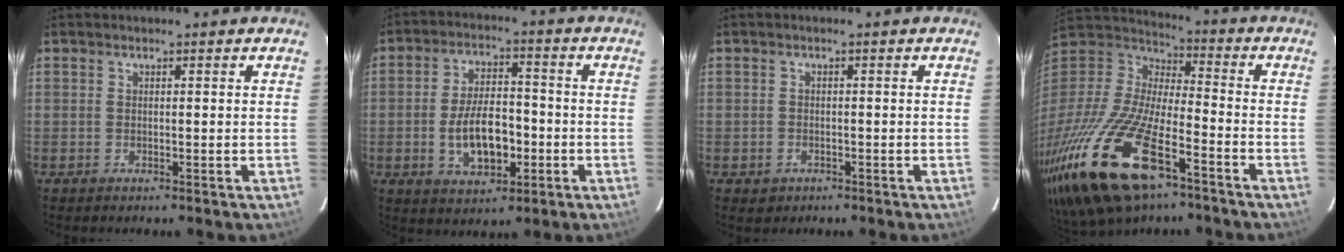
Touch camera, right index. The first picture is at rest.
{"total": 10.5, "force": [-2.7, 5.4, 8.6], "torque": [-0.169, 0.007, -0.035]}
{"total": 2.3, "force": [-1.1, 1.9, 0.6], "torque": [-0.016, 0.001, -0.011]}
{"total": 32.6, "force": [-19.0, 12.4, 23.4], "torque": [-0.510, -0.066, -0.336]}